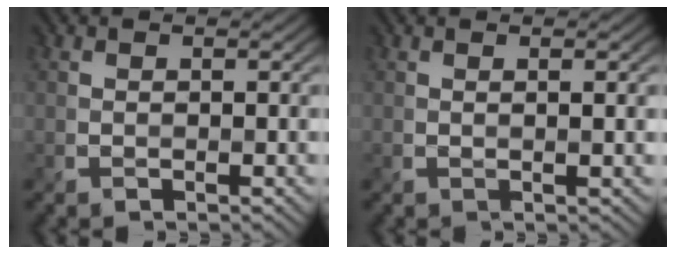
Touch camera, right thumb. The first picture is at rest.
{"total": 1.3, "force": [0.3, 0.0, 1.2], "torque": [-0.023, 0.005, 0.003]}